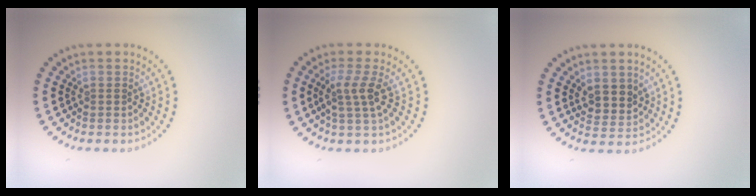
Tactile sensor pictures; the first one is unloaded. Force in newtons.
{"total": 2.7, "press": 2.1, "slide": 1.7}
{"total": 2.4, "press": 2.3, "slide": 0.9}